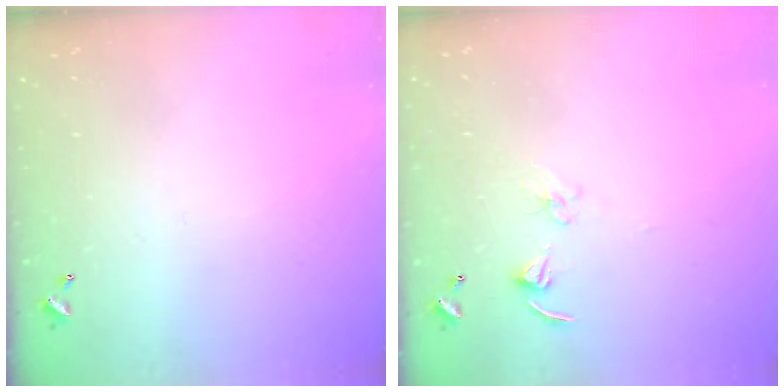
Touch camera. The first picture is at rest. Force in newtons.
{"total": 2.7, "press": 2.7, "slide": 0.2}